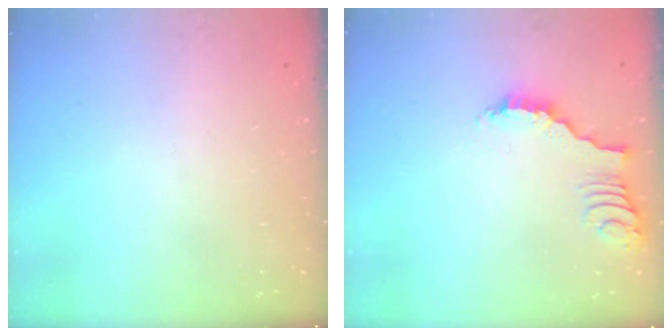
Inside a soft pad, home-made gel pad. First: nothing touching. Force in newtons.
{"total": 2.2, "press": 2.1, "slide": 0.4}